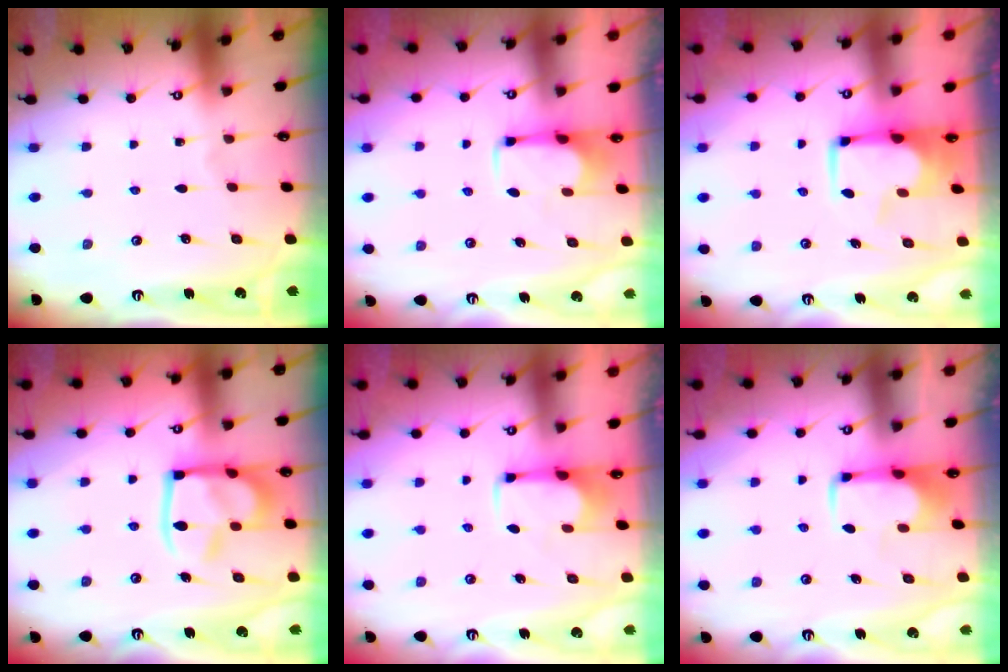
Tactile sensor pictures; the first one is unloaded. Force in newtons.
{"total": 2.8, "press": 2.7, "slide": 0.7}
{"total": 5.0, "press": 5.0, "slide": 0.6}
{"total": 15.8, "press": 15.6, "slide": 1.9}
{"total": 2.4, "press": 2.2, "slide": 0.8}
{"total": 2.0, "press": 2.0, "slide": 0.4}